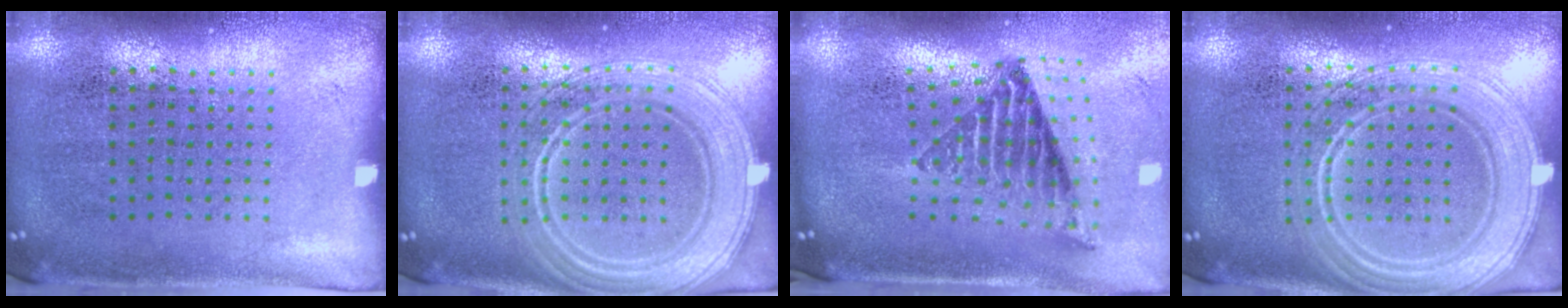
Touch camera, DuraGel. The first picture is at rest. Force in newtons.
{"total": 3.8, "press": 3.8, "slide": 0.6}
{"total": 2.0, "press": 1.5, "slide": 1.4}
{"total": 3.8, "press": 3.8, "slide": 0.6}